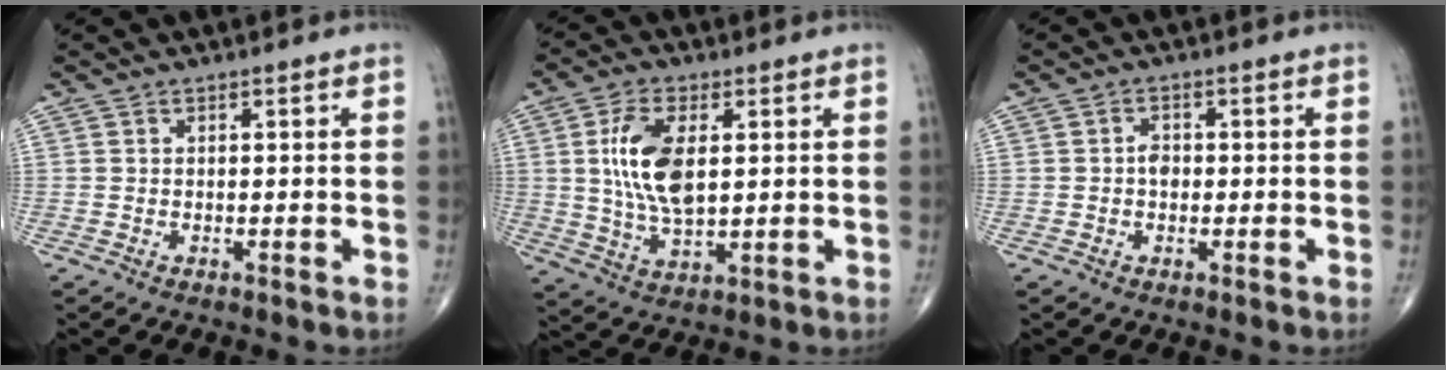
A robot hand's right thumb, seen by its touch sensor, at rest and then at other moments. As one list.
[{"total": 11.5, "force": [2.1, 5.7, 9.7], "torque": [-0.188, -0.010, 0.043]}, {"total": 2.2, "force": [-0.2, 1.6, 1.4], "torque": [-0.015, 0.005, -0.006]}]